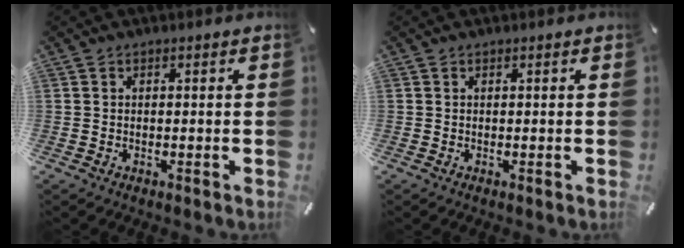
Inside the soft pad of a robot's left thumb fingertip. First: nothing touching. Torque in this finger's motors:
{"motor_torque": [0.00, 0.00, 0.00, 0.00, 0.00]}